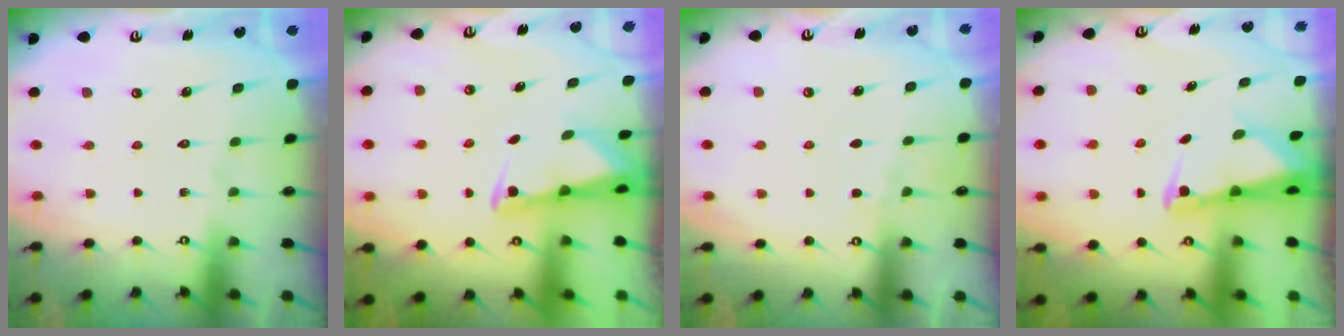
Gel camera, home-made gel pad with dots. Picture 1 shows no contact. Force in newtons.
{"total": 2.4, "press": 2.3, "slide": 0.4}
{"total": 3.0, "press": 2.9, "slide": 0.4}
{"total": 2.7, "press": 2.7, "slide": 0.4}